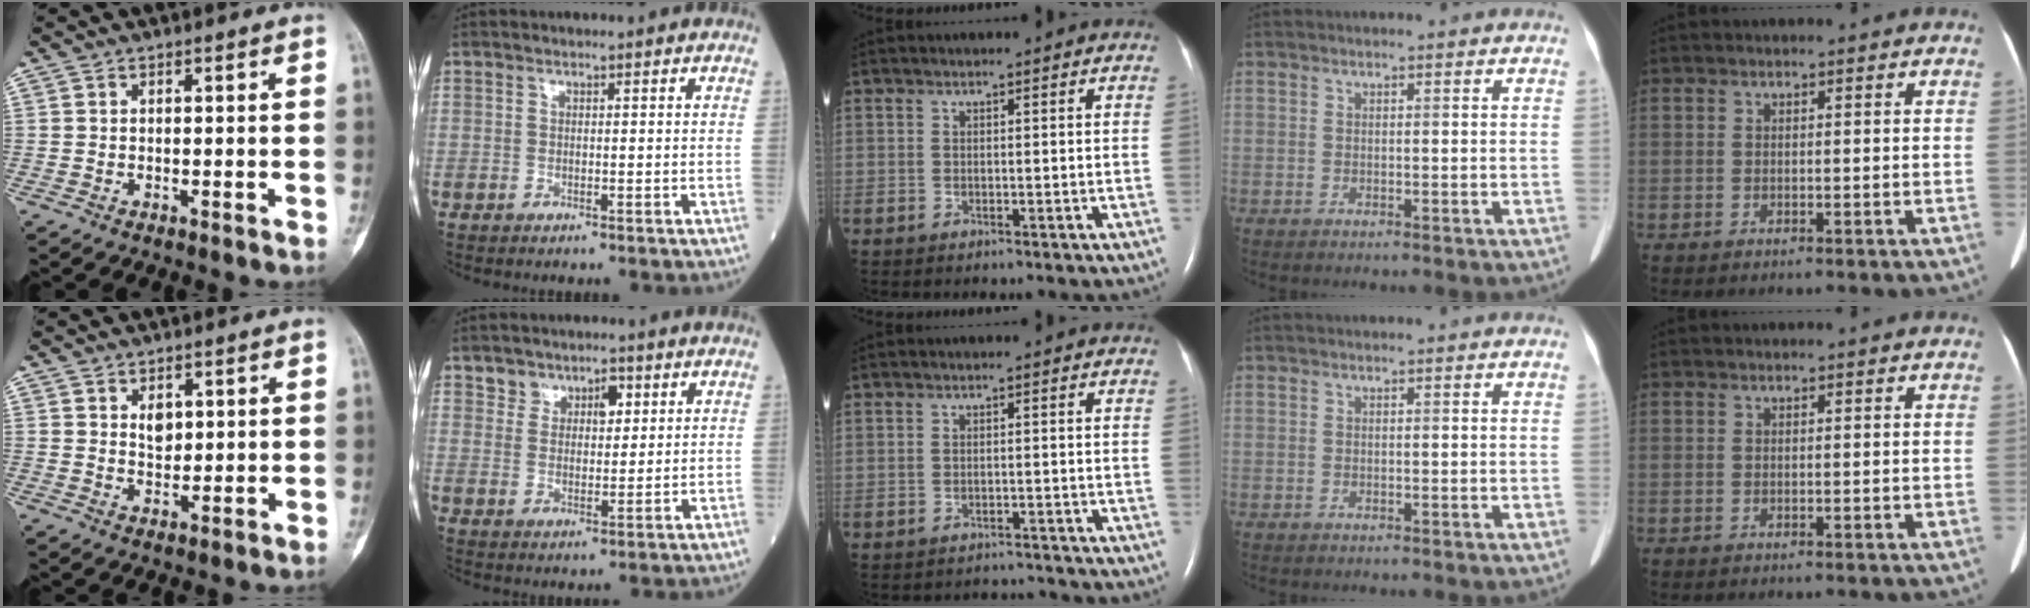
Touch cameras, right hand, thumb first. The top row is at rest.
{"thumb": {"total": 3.1, "force": [1.2, 2.1, 1.9], "torque": [-0.018, -0.009, 0.022]}, "index": {"total": 5.0, "force": [2.9, 3.5, 2.2], "torque": [-0.026, 0.011, 0.052]}, "middle": {"total": 3.3, "force": [-3.1, 0.1, -0.9], "torque": [0.012, -0.002, -0.045]}}